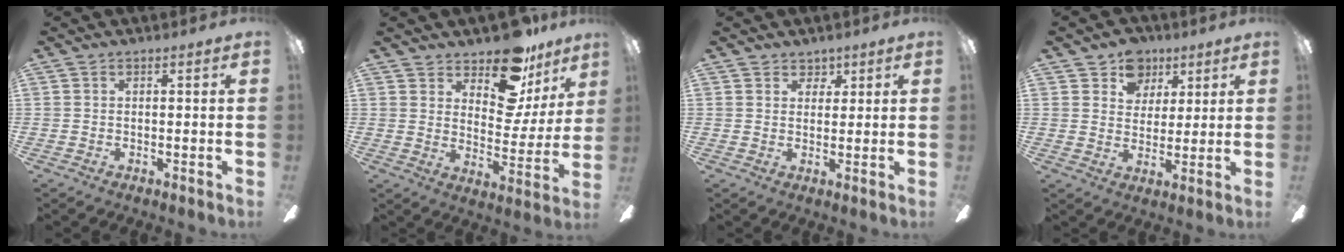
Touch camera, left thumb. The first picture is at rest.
{"total": 15.5, "force": [12.1, 6.7, 7.1], "torque": [-0.114, -0.079, 0.211]}
{"total": 3.5, "force": [2.5, 2.5, 0.4], "torque": [0.006, -0.011, 0.041]}
{"total": 8.8, "force": [5.1, 6.8, 2.1], "torque": [-0.023, -0.018, 0.094]}